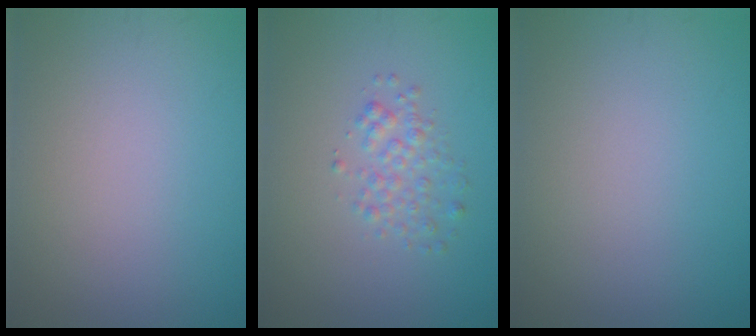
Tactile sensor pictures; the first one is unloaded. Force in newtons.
{"total": 2.0, "press": 2.0, "slide": 0.1}
{"total": 0.0}